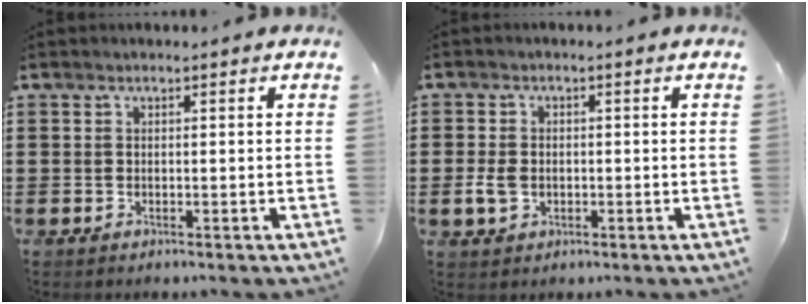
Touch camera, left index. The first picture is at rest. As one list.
[{"total": 3.5, "force": [-0.6, 2.6, 2.2], "torque": [-0.058, -0.002, -0.014]}]